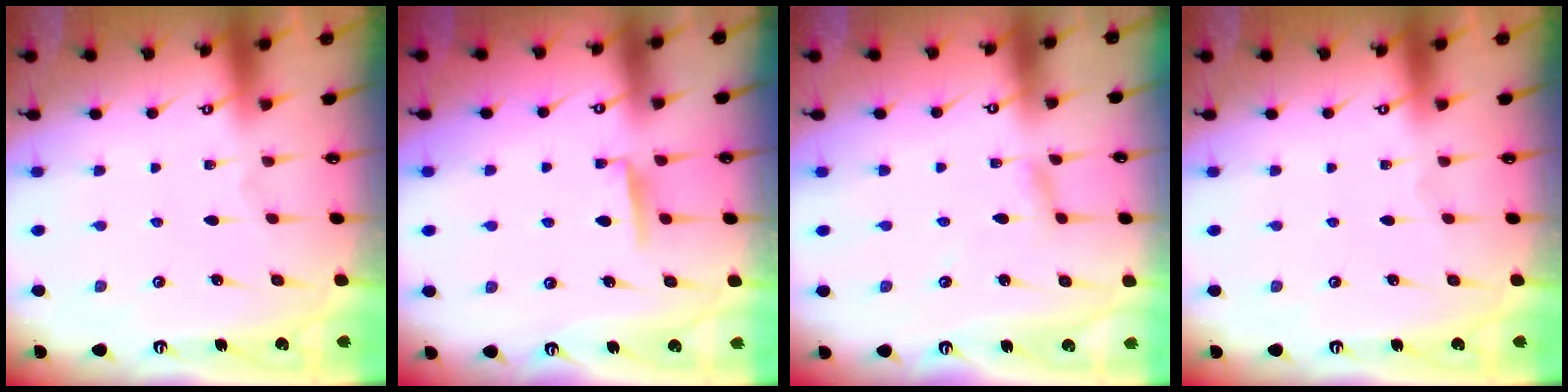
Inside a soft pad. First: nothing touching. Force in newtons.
{"total": 5.1, "press": 5.0, "slide": 0.6}
{"total": 2.4, "press": 2.4, "slide": 0.2}
{"total": 0.0}